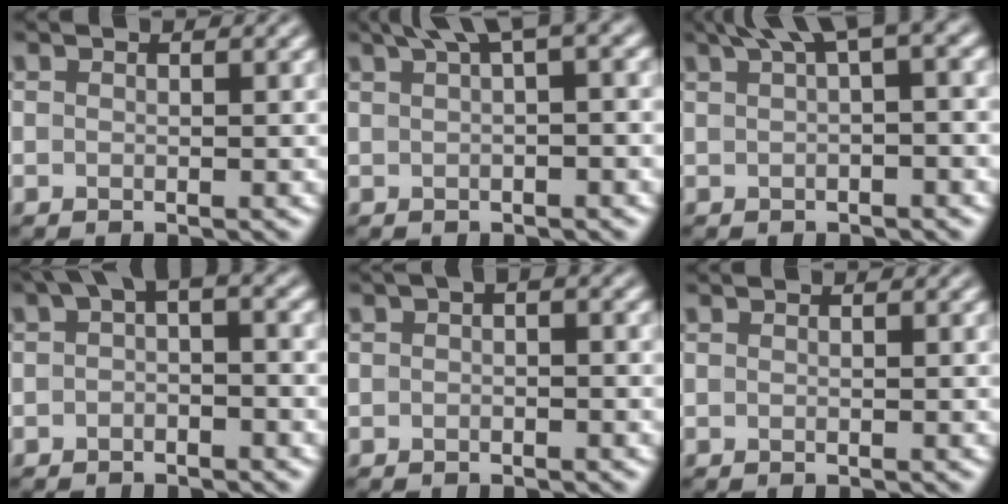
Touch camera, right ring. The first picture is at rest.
{"total": 3.5, "force": [1.6, 0.5, 3.0], "torque": [-0.037, 0.015, 0.021]}
{"total": 3.9, "force": [1.7, 0.8, 3.4], "torque": [-0.041, 0.016, 0.022]}
{"total": 2.8, "force": [0.3, 1.4, 2.5], "torque": [-0.035, 0.016, -0.006]}
{"total": 1.1, "force": [0.1, 0.5, 1.0], "torque": [-0.021, 0.005, -0.005]}
{"total": 0.0}